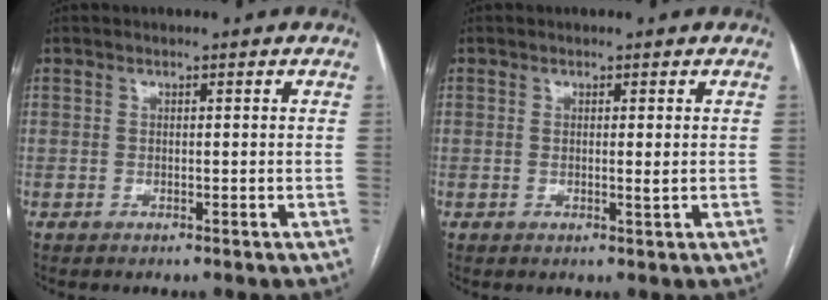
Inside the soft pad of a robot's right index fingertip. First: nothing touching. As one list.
[{"total": 1.1, "force": [0.1, 0.0, 1.1], "torque": [-0.022, -0.004, 0.001]}]